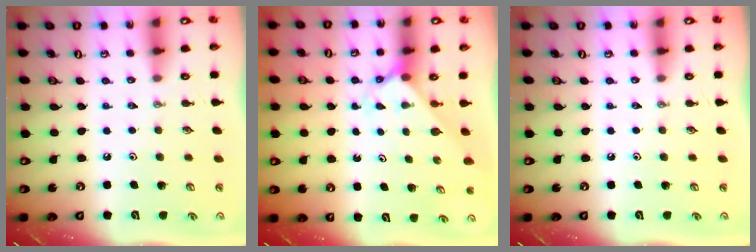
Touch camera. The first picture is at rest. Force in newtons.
{"total": 2.3, "press": 2.3, "slide": 0.2}
{"total": 0.0}